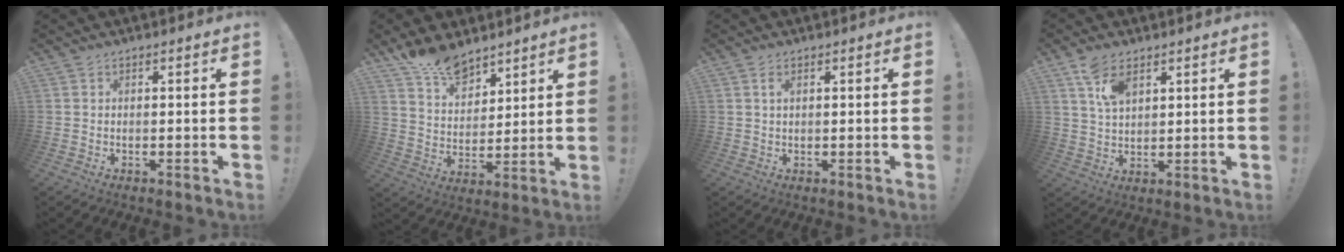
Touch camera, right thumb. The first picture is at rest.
{"total": 12.5, "force": [9.8, 6.4, 4.2], "torque": [-0.075, -0.068, 0.188]}
{"total": 1.7, "force": [0.6, 0.8, 1.3], "torque": [-0.024, 0.002, 0.010]}
{"total": 7.8, "force": [4.4, 4.1, 4.9], "torque": [-0.088, -0.012, 0.081]}